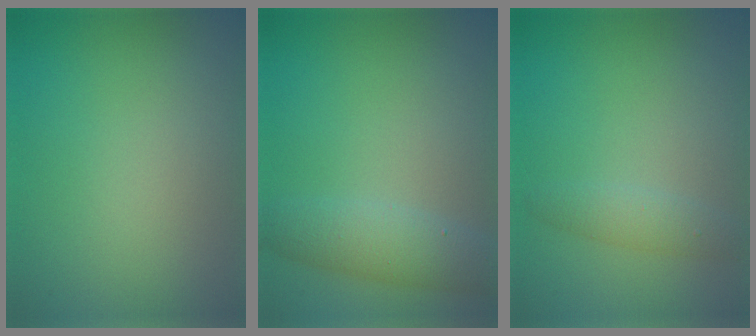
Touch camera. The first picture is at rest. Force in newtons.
{"total": 3.4, "press": 3.4, "slide": 0.2}
{"total": 1.7, "press": 1.7, "slide": 0.1}